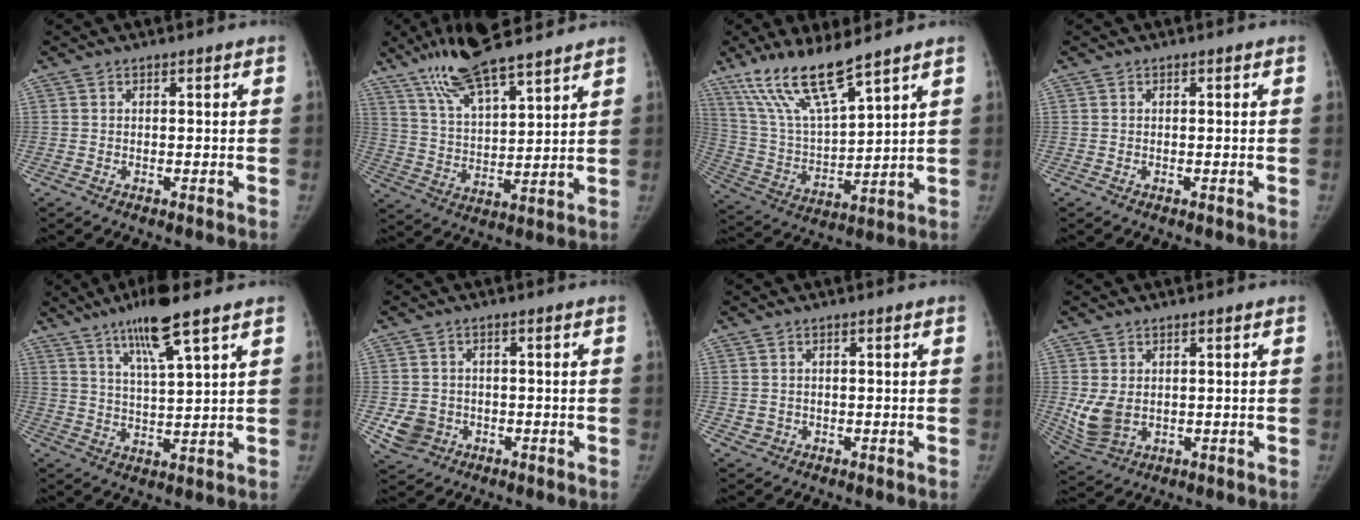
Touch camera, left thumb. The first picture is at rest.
{"total": 15.9, "force": [12.2, 3.7, 9.6], "torque": [-0.157, -0.046, 0.224]}
{"total": 14.6, "force": [10.7, 2.6, 9.5], "torque": [-0.178, -0.055, 0.223]}
{"total": 0.0}
{"total": 10.2, "force": [6.5, 0.9, 7.8], "torque": [-0.140, -0.030, 0.118]}
{"total": 5.2, "force": [-1.4, 4.7, 1.8], "torque": [-0.023, 0.004, -0.017]}
{"total": 1.3, "force": [0.0, 1.3, 0.4], "torque": [-0.005, 0.000, 0.008]}
{"total": 6.4, "force": [0.4, 4.6, 4.5], "torque": [-0.093, -0.015, 0.024]}